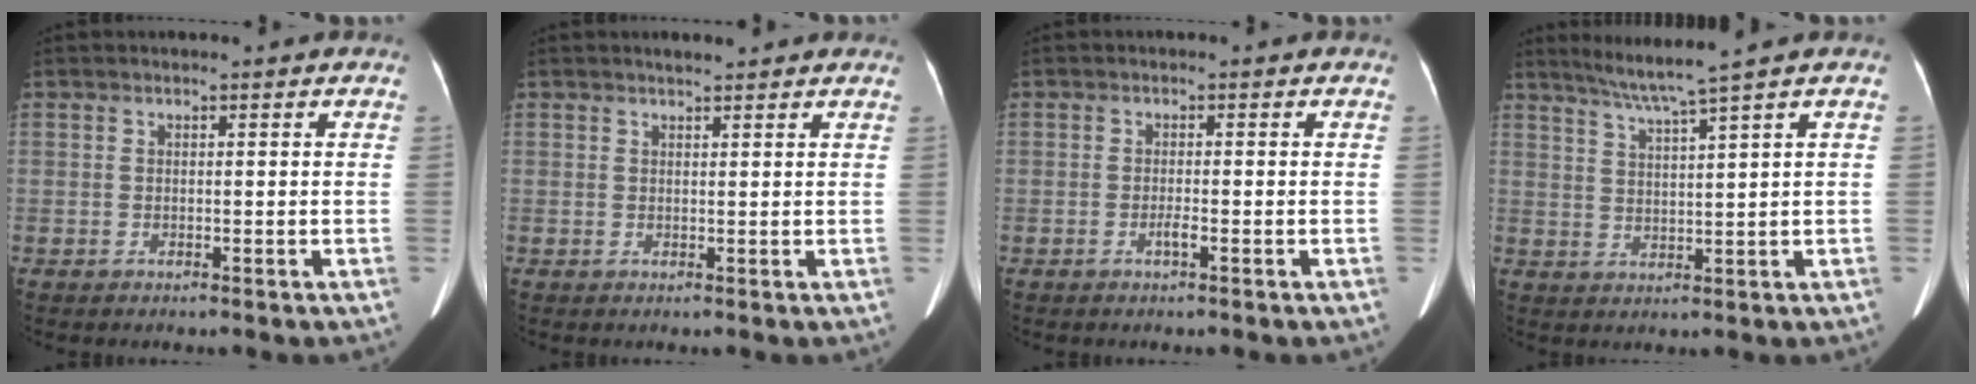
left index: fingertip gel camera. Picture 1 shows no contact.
{"total": 2.7, "force": [2.4, 0.6, 1.2], "torque": [-0.017, 0.018, 0.033]}
{"total": 1.0, "force": [-0.6, 0.0, 0.8], "torque": [-0.020, 0.000, -0.012]}
{"total": 5.6, "force": [4.4, -2.0, 2.9], "torque": [-0.058, -0.008, 0.086]}